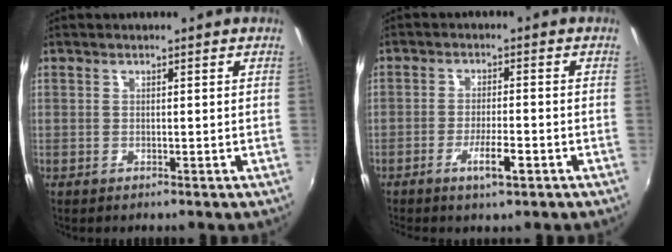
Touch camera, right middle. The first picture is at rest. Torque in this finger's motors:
{"motor_torque": [1.08, -1.06, 0.14, 0.11]}